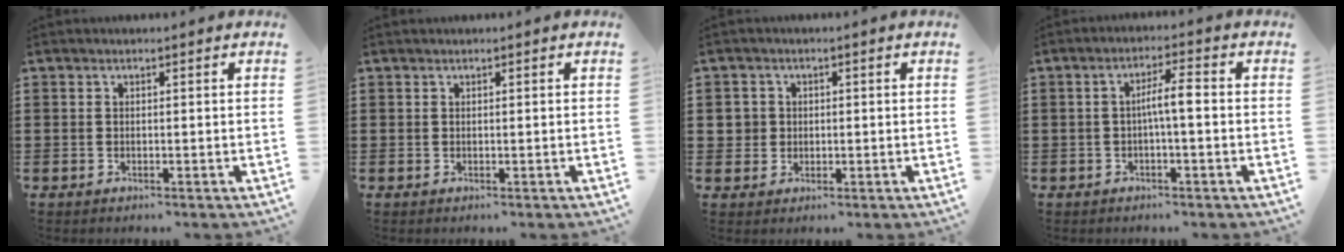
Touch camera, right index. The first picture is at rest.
{"total": 0.0}
{"total": 2.4, "force": [0.2, 2.3, 0.6], "torque": [-0.021, 0.009, 0.001]}
{"total": 3.9, "force": [-0.4, 0.4, 3.9], "torque": [-0.072, 0.006, -0.012]}